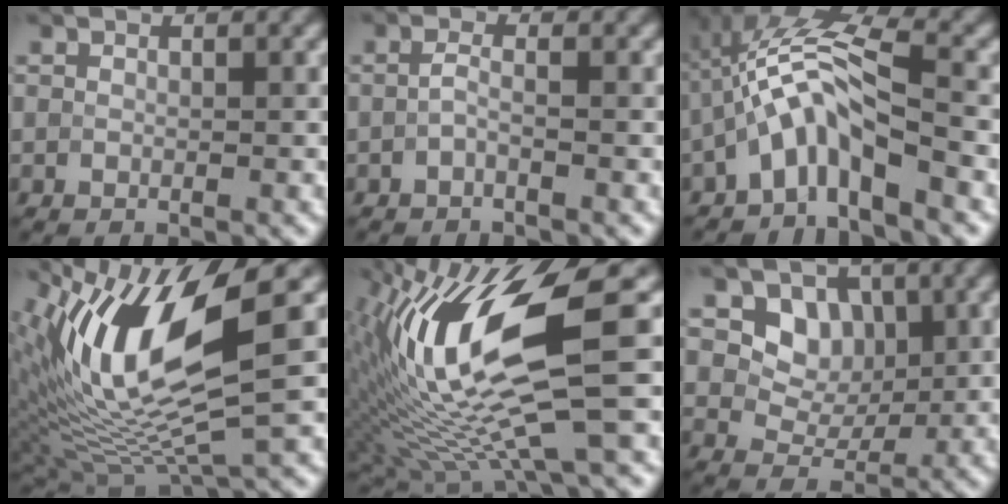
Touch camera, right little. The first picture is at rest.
{"total": 1.0, "force": [-0.5, 0.0, 0.8], "torque": [-0.024, 0.002, -0.012]}
{"total": 5.8, "force": [-2.4, 1.4, 5.1], "torque": [-0.096, 0.018, -0.054]}
{"total": 12.2, "force": [4.3, 3.4, 10.8], "torque": [-0.221, 0.003, 0.087]}
{"total": 14.6, "force": [1.2, 3.7, 14.1], "torque": [-0.268, -0.004, 0.032]}
{"total": 4.1, "force": [1.5, 3.3, 2.1], "torque": [-0.036, -0.004, 0.021]}